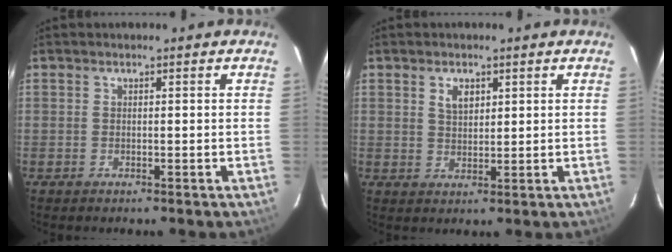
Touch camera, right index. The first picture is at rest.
{"total": 3.3, "force": [1.6, 2.0, 2.1], "torque": [-0.034, 0.004, 0.029]}